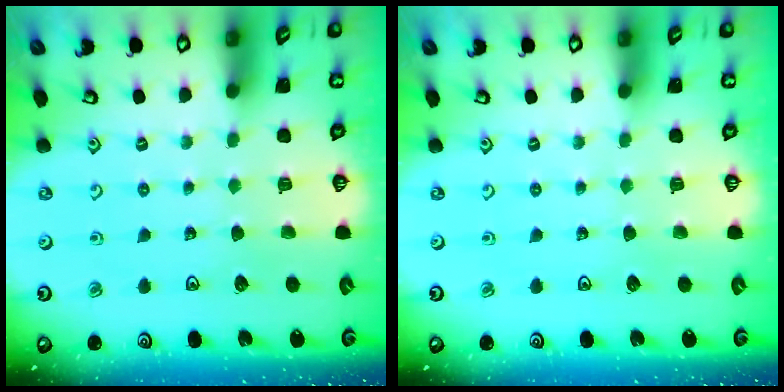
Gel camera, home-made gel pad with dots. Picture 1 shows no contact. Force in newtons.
{"total": 0.0}